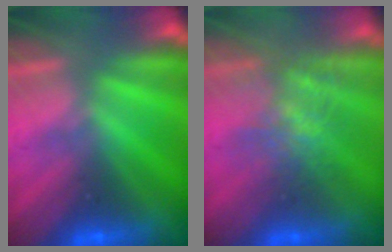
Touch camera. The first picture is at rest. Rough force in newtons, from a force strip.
{"total": 4.8}